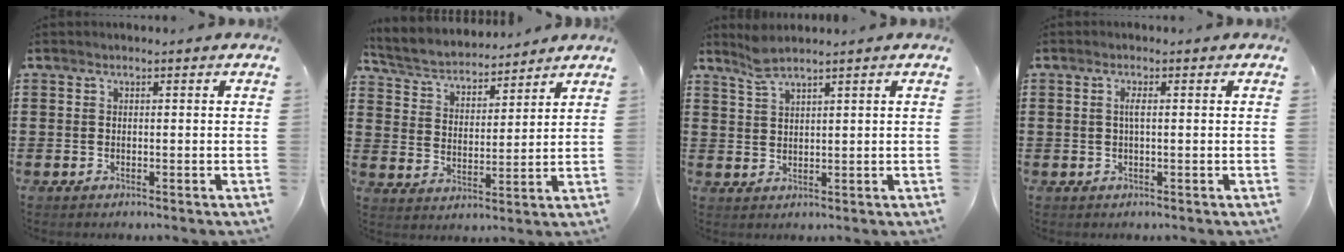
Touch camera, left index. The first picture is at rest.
{"total": 4.5, "force": [4.4, 0.9, 0.6], "torque": [-0.036, -0.029, 0.072]}
{"total": 3.2, "force": [2.6, 0.3, 1.8], "torque": [-0.041, 0.002, 0.048]}
{"total": 2.4, "force": [0.1, 0.5, 2.4], "torque": [-0.047, 0.000, 0.000]}